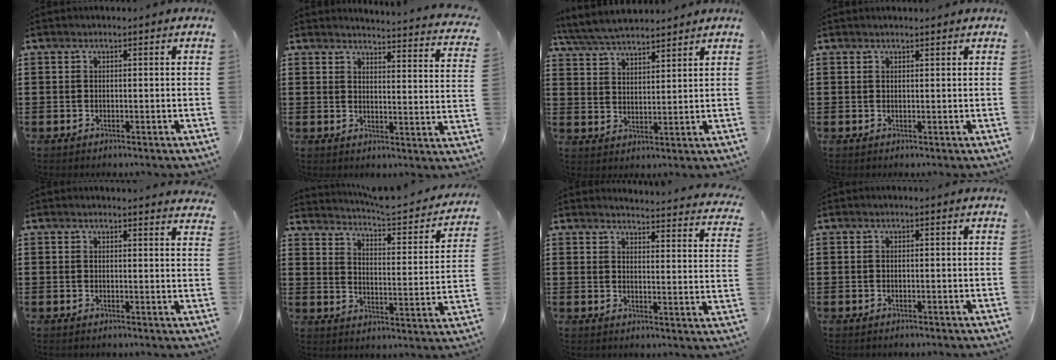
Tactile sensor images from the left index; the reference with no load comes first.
{"total": 3.1, "force": [3.0, -0.3, 0.7], "torque": [-0.022, -0.033, 0.047]}
{"total": 5.4, "force": [5.2, 0.7, 1.3], "torque": [-0.045, -0.017, 0.093]}
{"total": 0.8, "force": [0.8, 0.0, 0.2], "torque": [-0.005, -0.001, 0.016]}
{"total": 1.9, "force": [1.9, -0.1, 0.3], "torque": [-0.001, -0.005, 0.034]}
{"total": 4.3, "force": [4.2, -0.3, 1.1], "torque": [-0.038, -0.037, 0.062]}
{"total": 3.5, "force": [3.5, -0.1, 0.5], "torque": [-0.019, -0.028, 0.057]}
{"total": 0.0}